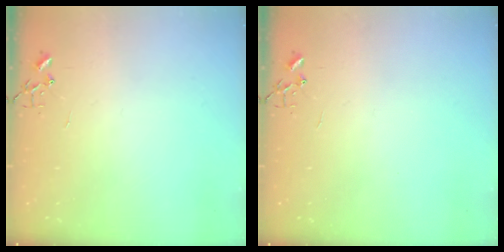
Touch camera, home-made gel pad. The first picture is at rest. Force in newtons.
{"total": 0.0}